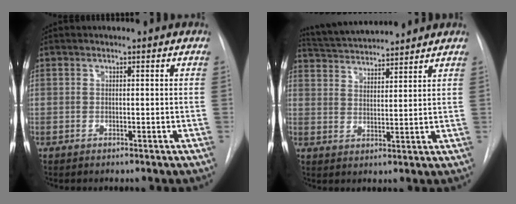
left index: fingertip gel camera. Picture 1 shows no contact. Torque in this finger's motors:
{"motor_torque": [-0.25, -1.24, 0.27, 0.07]}